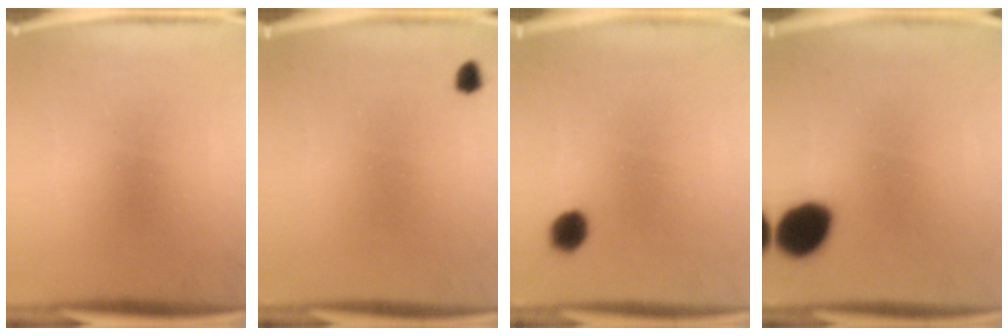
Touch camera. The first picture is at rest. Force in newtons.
{"total": 1.4}
{"total": 4.1}
{"total": 11.3}